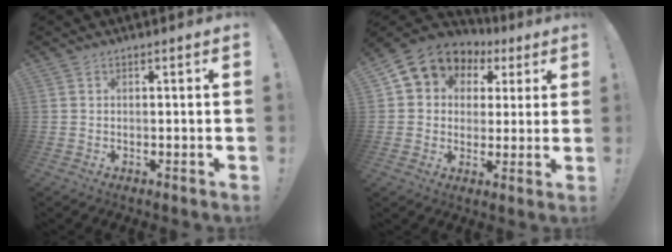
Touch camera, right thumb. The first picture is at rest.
{"total": 8.9, "force": [3.8, 7.5, 2.9], "torque": [-0.043, -0.025, 0.075]}